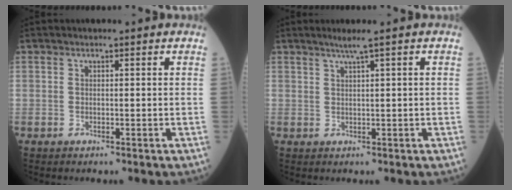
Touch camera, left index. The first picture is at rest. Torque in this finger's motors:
{"motor_torque": [0.26, -0.24, 0.06, 0.04]}